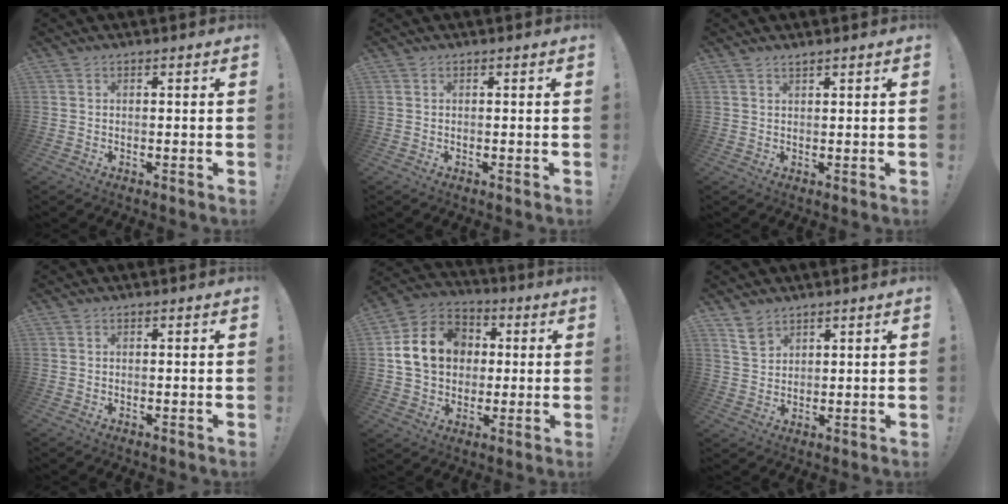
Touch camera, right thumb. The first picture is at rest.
{"total": 0.0}
{"total": 1.2, "force": [1.1, 0.1, 0.6], "torque": [-0.009, -0.003, 0.019]}
{"total": 0.0}
{"total": 15.9, "force": [2.3, 12.9, 8.9], "torque": [-0.140, 0.013, 0.054]}
{"total": 5.3, "force": [3.8, 3.2, 1.7], "torque": [-0.022, -0.023, 0.072]}